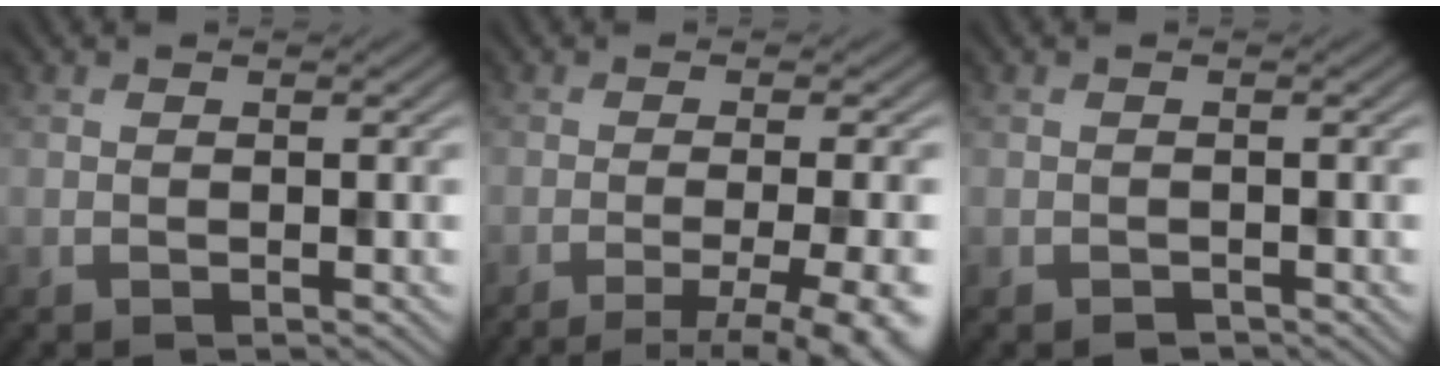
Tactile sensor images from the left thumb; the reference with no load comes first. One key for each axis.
{"total": 9.3, "fx": -4.9, "fy": 2.1, "fz": 7.6, "tx": -0.097, "ty": -0.003, "tz": -0.062}
{"total": 0.7, "fx": -0.6, "fy": 0.3, "fz": 0.2, "tx": -0.001, "ty": -0.003, "tz": -0.009}